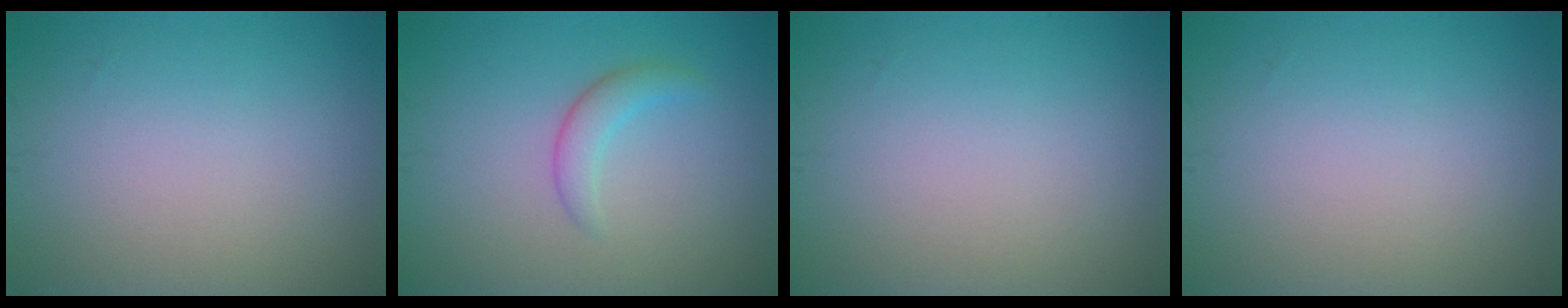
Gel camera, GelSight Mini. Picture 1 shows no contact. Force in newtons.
{"total": 1.9, "press": 1.9, "slide": 0.1}
{"total": 0.0}
{"total": 0.0}